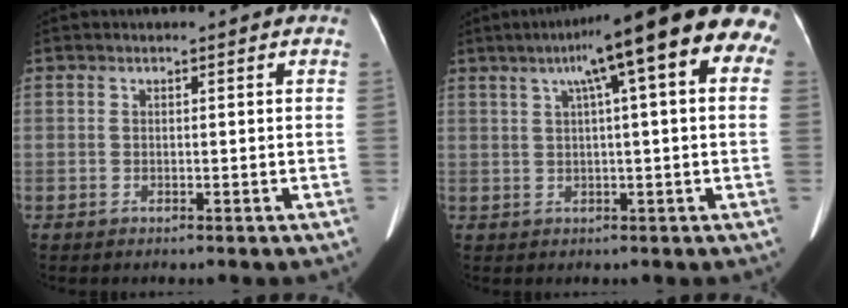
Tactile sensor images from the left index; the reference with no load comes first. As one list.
[{"total": 16.1, "force": [8.0, 2.1, 13.8], "torque": [-0.195, 0.047, 0.099]}]